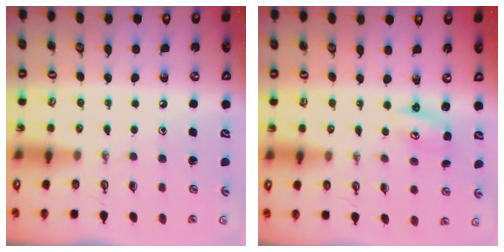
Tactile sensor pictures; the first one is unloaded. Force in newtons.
{"total": 2.2, "press": 2.1, "slide": 0.4}